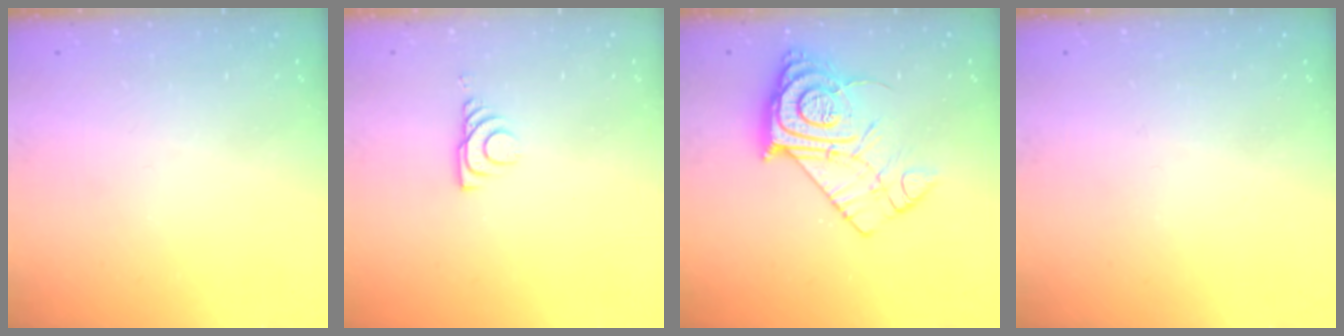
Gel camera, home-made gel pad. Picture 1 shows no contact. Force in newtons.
{"total": 6.9, "press": 6.9, "slide": 0.8}
{"total": 14.6, "press": 14.5, "slide": 1.4}
{"total": 2.8, "press": 2.8, "slide": 0.4}